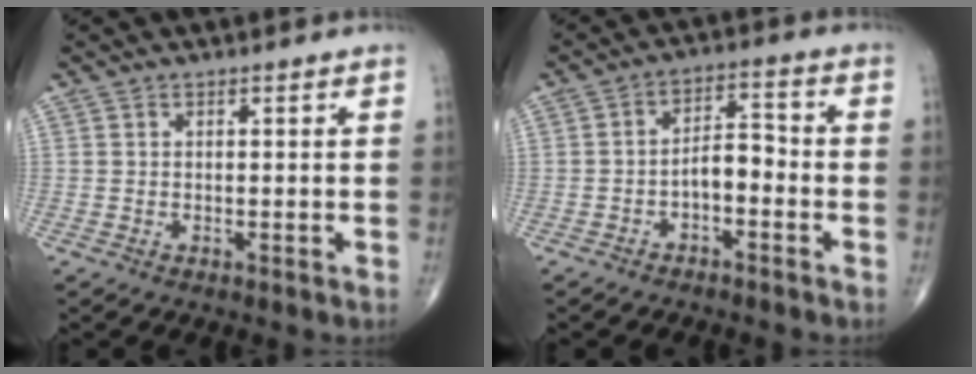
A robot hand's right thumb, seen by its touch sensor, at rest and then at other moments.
{"total": 5.4, "force": [-2.1, 2.8, 4.1], "torque": [-0.056, 0.035, -0.042]}